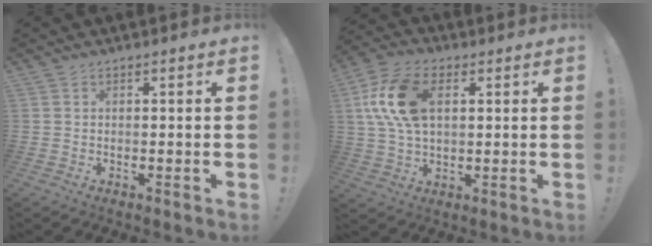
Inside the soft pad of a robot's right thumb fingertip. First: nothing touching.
{"total": 15.8, "force": [4.0, 9.6, 11.9], "torque": [-0.219, 0.005, 0.074]}